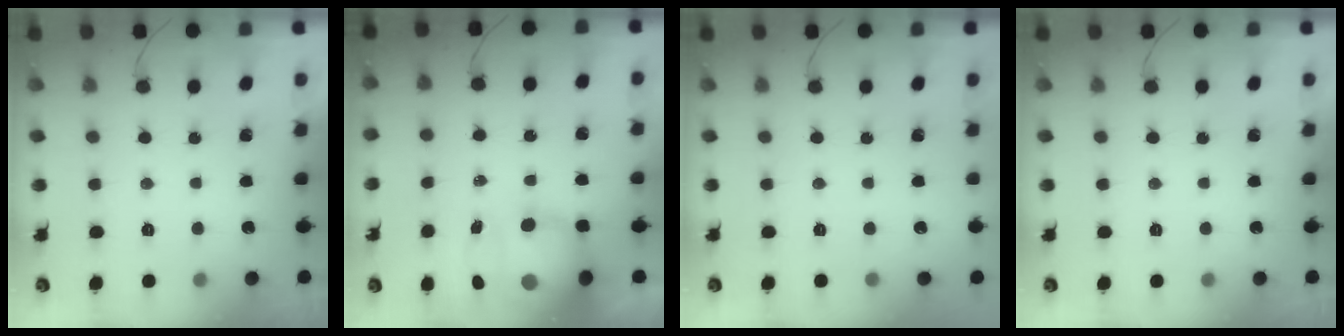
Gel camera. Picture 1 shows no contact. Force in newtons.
{"total": 12.3, "press": 11.9, "slide": 3.2}
{"total": 0.0}
{"total": 0.0}